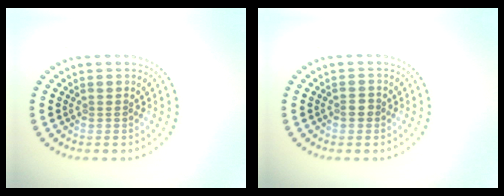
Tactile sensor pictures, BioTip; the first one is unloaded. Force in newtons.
{"total": 1.1, "press": 1.0, "slide": 0.4}